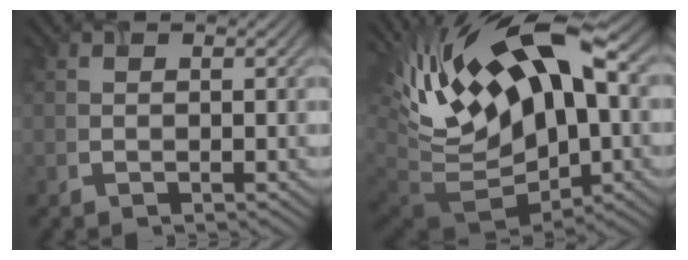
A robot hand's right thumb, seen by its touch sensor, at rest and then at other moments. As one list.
[{"total": 19.6, "force": [4.5, 9.3, 16.6], "torque": [-0.330, 0.000, 0.091]}]